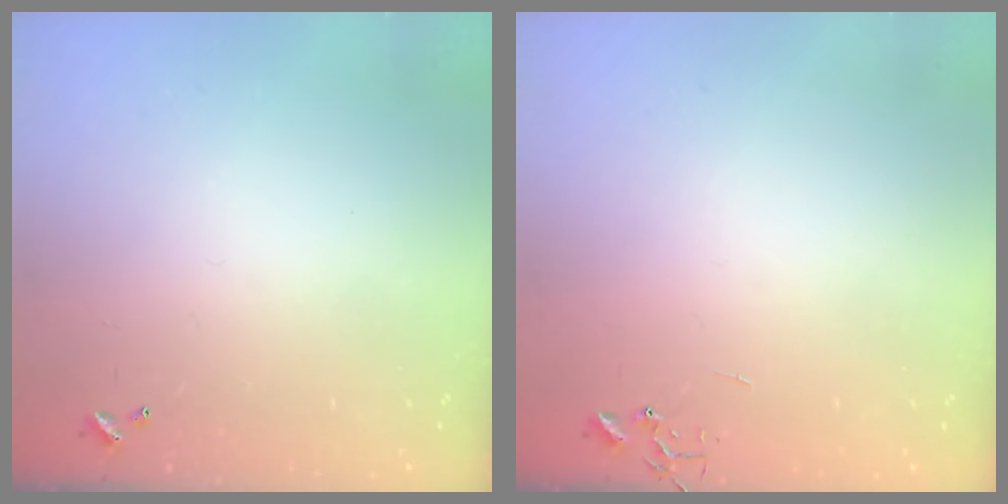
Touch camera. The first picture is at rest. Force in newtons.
{"total": 0.0}